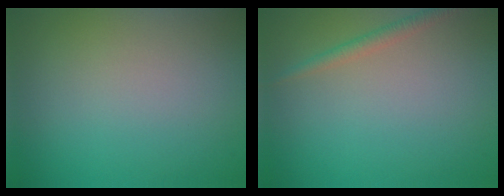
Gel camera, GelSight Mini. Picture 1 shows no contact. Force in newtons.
{"total": 1.5, "press": 1.5, "slide": 0.0}